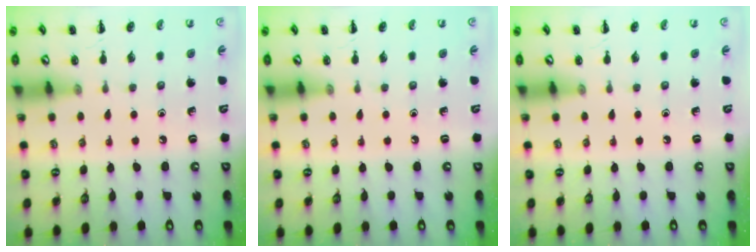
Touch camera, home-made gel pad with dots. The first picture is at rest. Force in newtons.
{"total": 0.0}
{"total": 0.0}